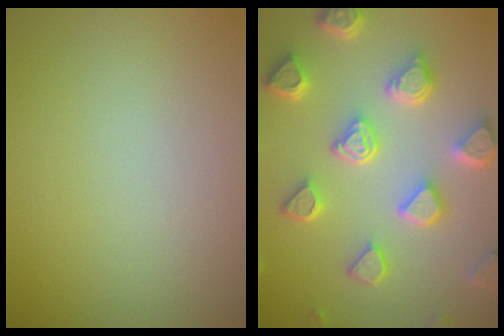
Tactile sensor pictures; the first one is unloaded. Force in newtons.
{"total": 6.6, "press": 5.3, "slide": 4.0}